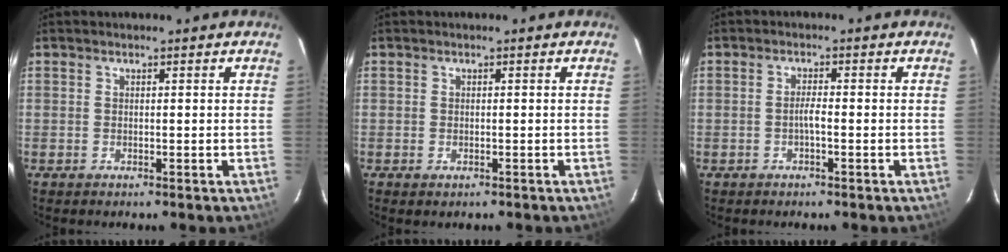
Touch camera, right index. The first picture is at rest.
{"total": 0.9, "force": [-0.5, 0.6, 0.3], "torque": [-0.003, -0.004, -0.007]}
{"total": 1.6, "force": [-0.7, 0.2, 1.4], "torque": [-0.028, 0.004, -0.015]}